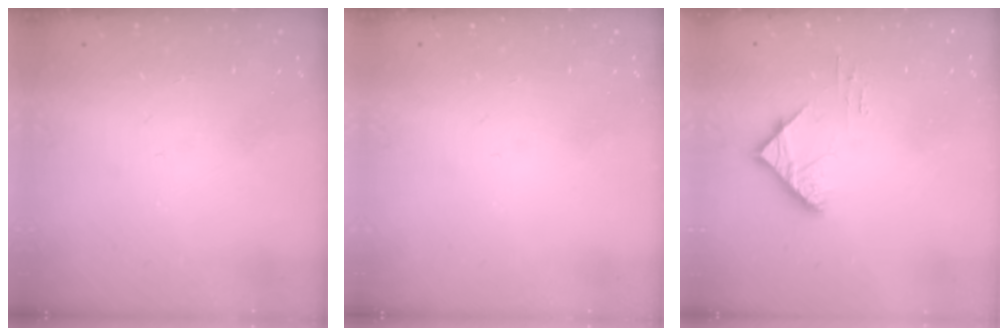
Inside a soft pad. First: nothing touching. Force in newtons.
{"total": 0.0}
{"total": 5.2, "press": 5.1, "slide": 0.7}